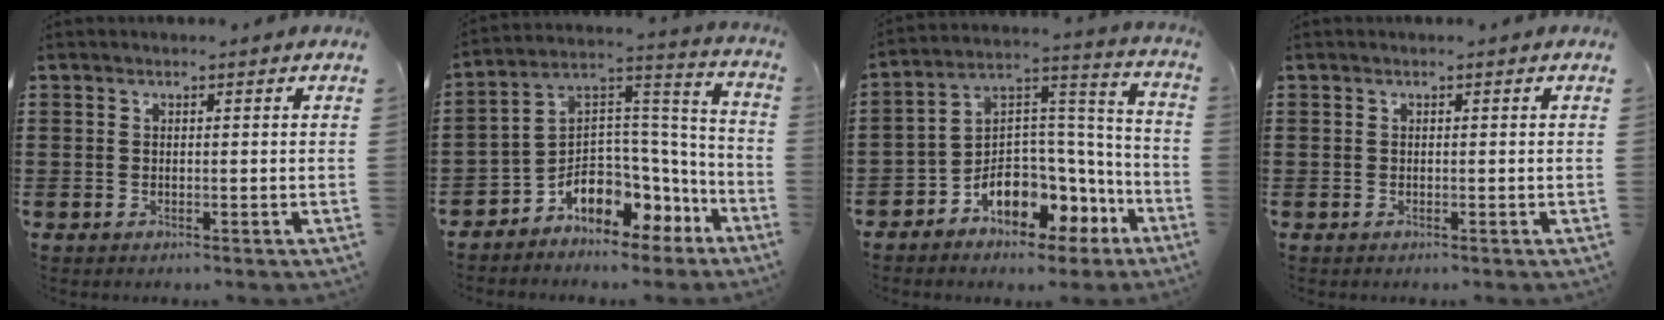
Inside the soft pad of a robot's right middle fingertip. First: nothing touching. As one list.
[{"total": 5.5, "force": [-3.0, 4.1, 1.9], "torque": [-0.057, -0.024, -0.061]}, {"total": 7.0, "force": [-4.3, 4.6, 3.1], "torque": [-0.072, -0.013, -0.080]}, {"total": 0.0}]